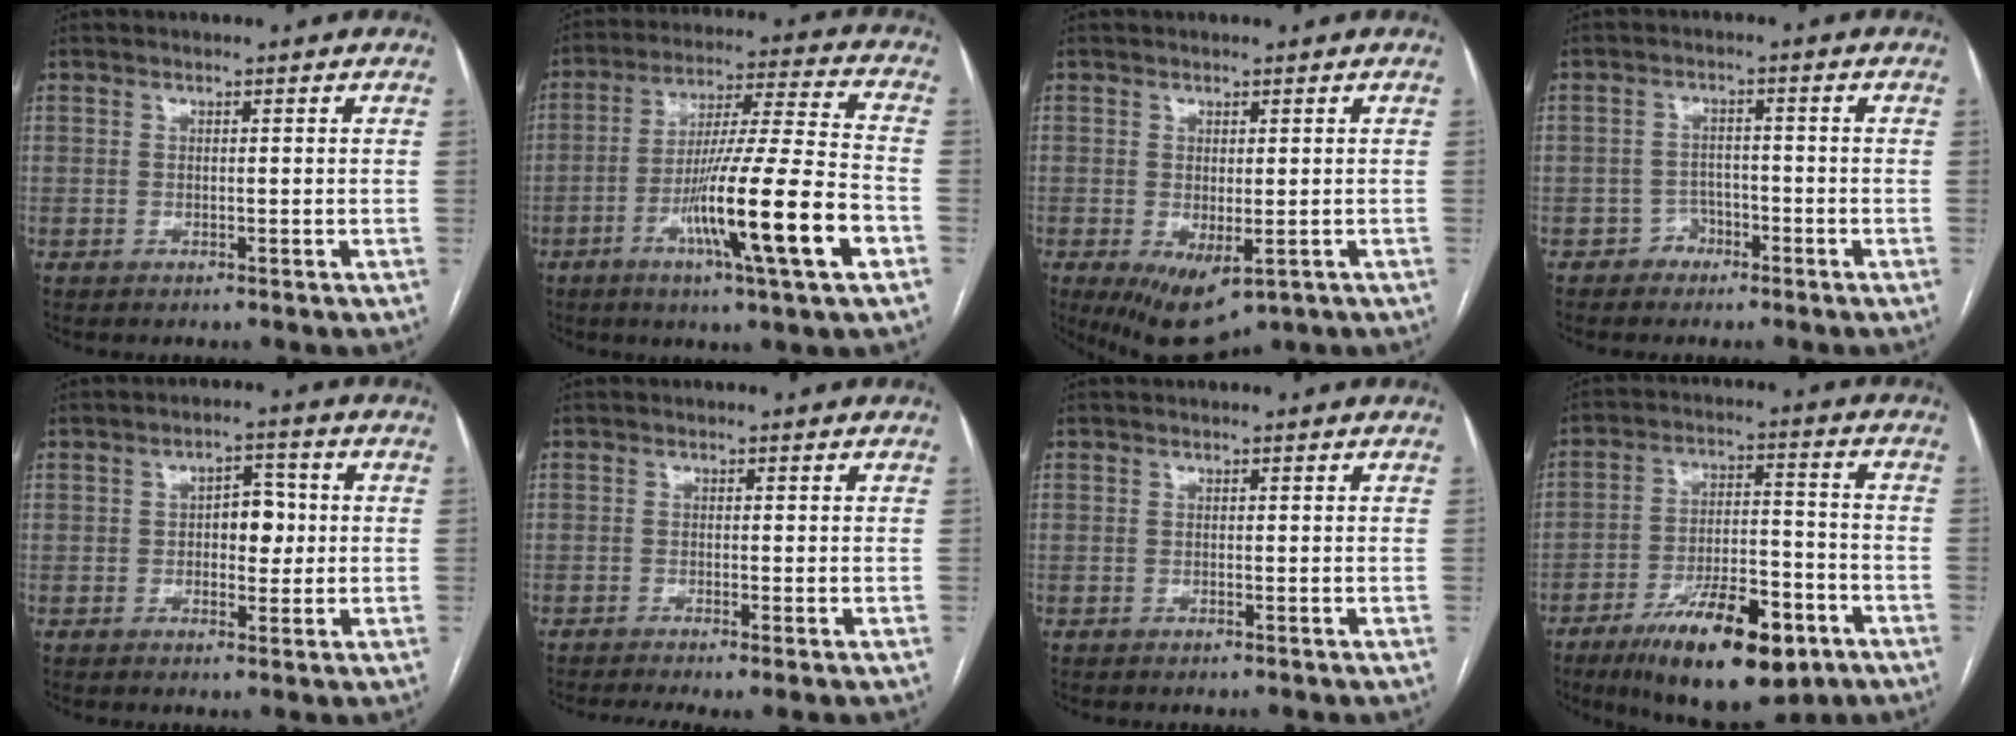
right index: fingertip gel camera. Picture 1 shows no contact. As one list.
[{"total": 18.1, "force": [-6.6, -0.4, 16.8], "torque": [-0.289, -0.014, -0.112]}, {"total": 8.4, "force": [-3.6, 3.8, 6.5], "torque": [-0.110, -0.024, -0.043]}, {"total": 2.6, "force": [-1.7, 2.0, 0.0], "torque": [0.002, 0.013, -0.030]}, {"total": 4.8, "force": [0.1, 2.7, 4.0], "torque": [-0.056, 0.013, 0.005]}, {"total": 4.3, "force": [-3.1, 0.3, 3.0], "torque": [-0.045, -0.010, -0.048]}, {"total": 0.0}, {"total": 16.6, "force": [-9.6, 5.2, 12.5], "torque": [-0.199, -0.002, -0.148]}]